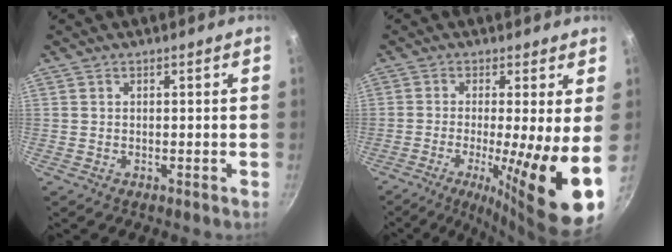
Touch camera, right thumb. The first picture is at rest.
{"total": 14.6, "force": [-2.3, 2.0, 14.2], "torque": [-0.227, -0.021, -0.035]}